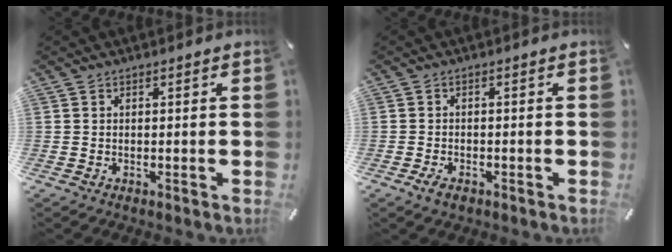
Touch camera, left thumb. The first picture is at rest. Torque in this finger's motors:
{"motor_torque": [0.05, 0.05, 0.05, -0.03, 0.02]}